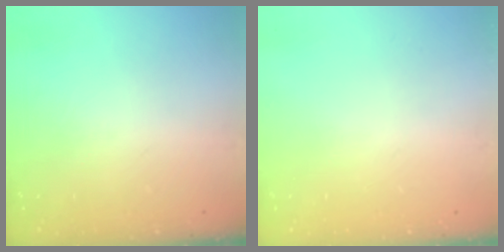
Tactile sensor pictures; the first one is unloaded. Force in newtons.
{"total": 0.0}